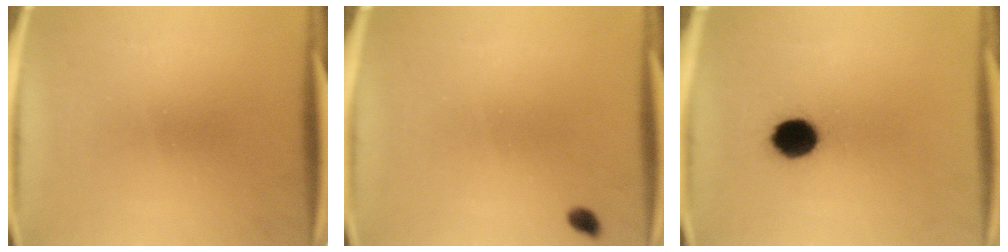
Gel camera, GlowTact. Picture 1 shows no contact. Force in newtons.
{"total": 1.3}
{"total": 8.4}